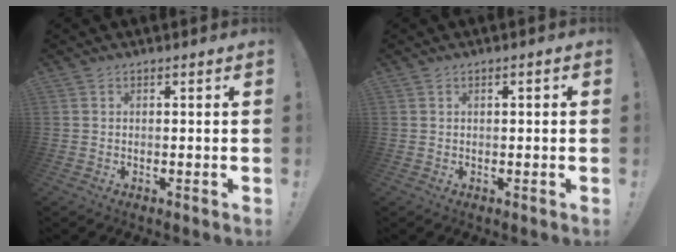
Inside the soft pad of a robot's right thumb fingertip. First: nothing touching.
{"total": 0.9, "force": [-0.1, 0.3, 0.9], "torque": [-0.010, 0.000, -0.005]}